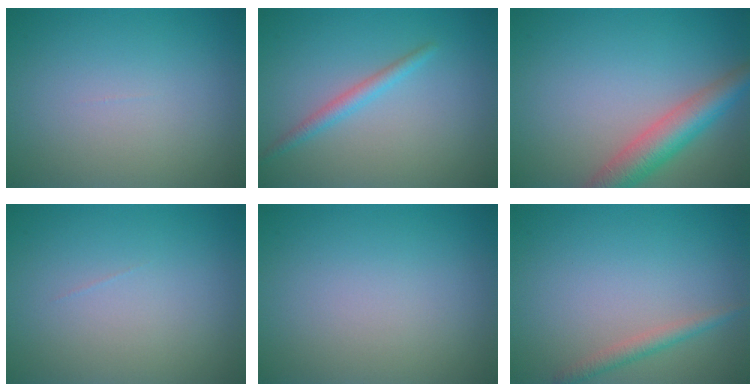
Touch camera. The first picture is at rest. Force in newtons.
{"total": 1.7, "press": 1.7, "slide": 0.1}
{"total": 5.0, "press": 5.0, "slide": 0.2}
{"total": 0.0}
{"total": 0.0}
{"total": 1.6, "press": 1.6, "slide": 0.0}